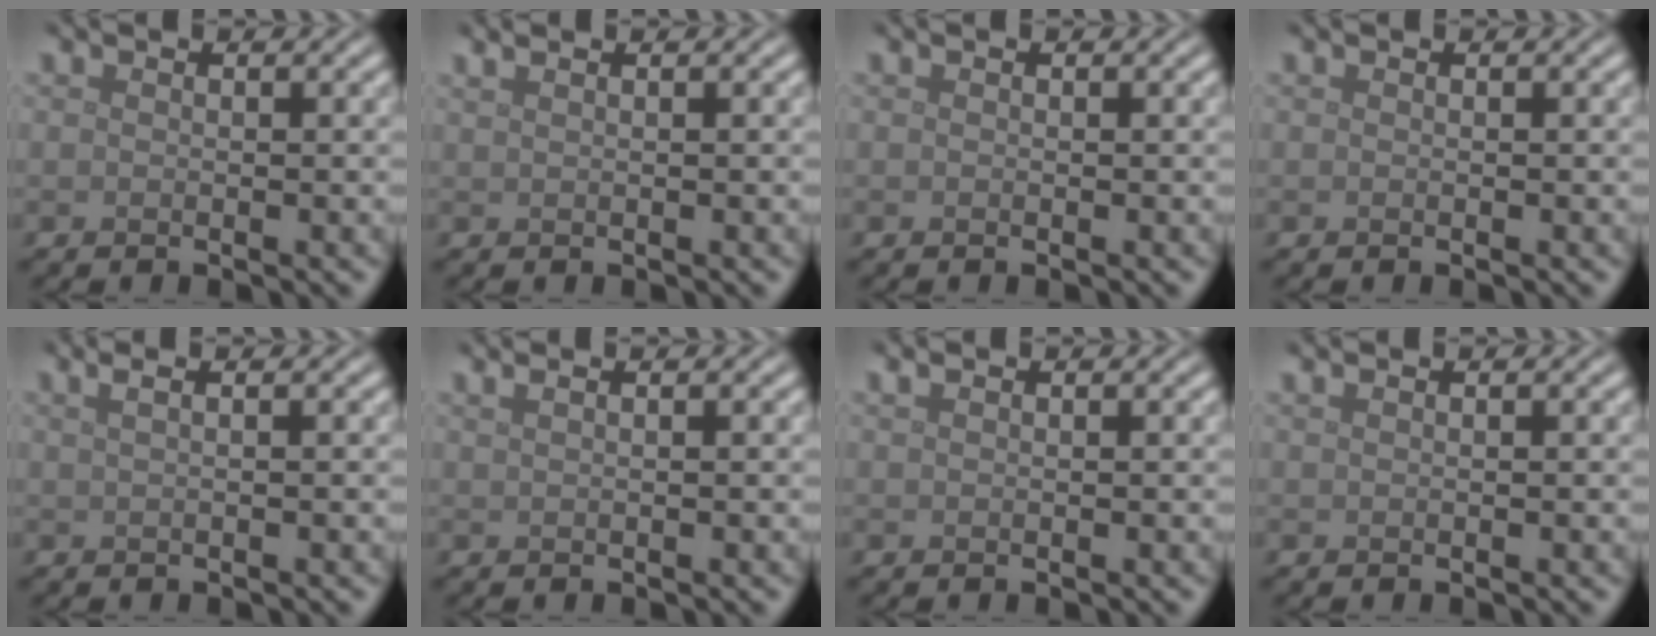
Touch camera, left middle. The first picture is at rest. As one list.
[{"total": 1.9, "force": [1.3, 0.8, 1.2], "torque": [-0.012, 0.002, 0.006]}, {"total": 0.0}, {"total": 0.0}, {"total": 3.7, "force": [1.9, 1.9, 2.6], "torque": [-0.023, 0.024, 0.001]}, {"total": 3.1, "force": [1.8, 1.6, 1.9], "torque": [-0.014, 0.016, 0.001]}, {"total": 0.7, "force": [0.5, 0.2, 0.4], "torque": [-0.008, 0.005, 0.011]}, {"total": 1.2, "force": [0.8, 0.5, 0.7], "torque": [-0.008, 0.000, 0.004]}]